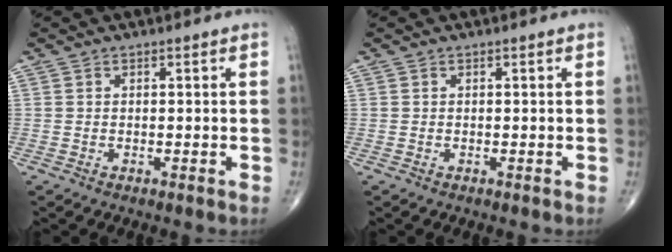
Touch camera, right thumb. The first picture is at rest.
{"total": 0.0}